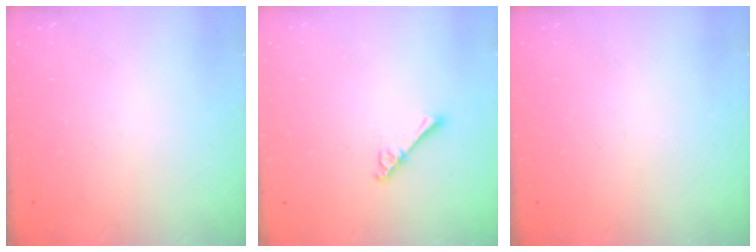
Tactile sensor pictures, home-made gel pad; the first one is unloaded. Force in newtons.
{"total": 2.5, "press": 2.5, "slide": 0.3}
{"total": 0.0}